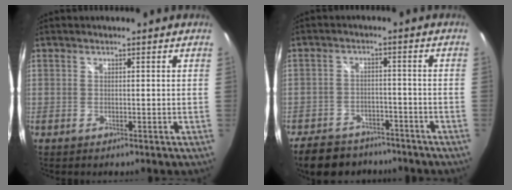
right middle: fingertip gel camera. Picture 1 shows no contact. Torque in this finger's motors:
{"motor_torque": [0.18, -0.19, 0.05, 0.04]}